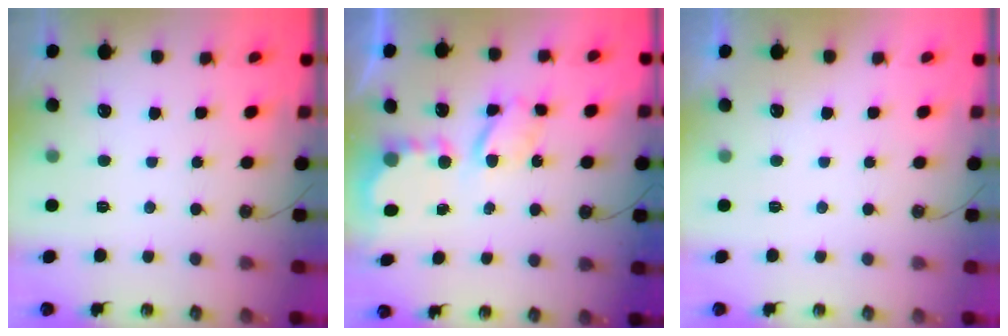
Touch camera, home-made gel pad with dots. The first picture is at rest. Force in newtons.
{"total": 6.1, "press": 6.1, "slide": 0.3}
{"total": 0.0}